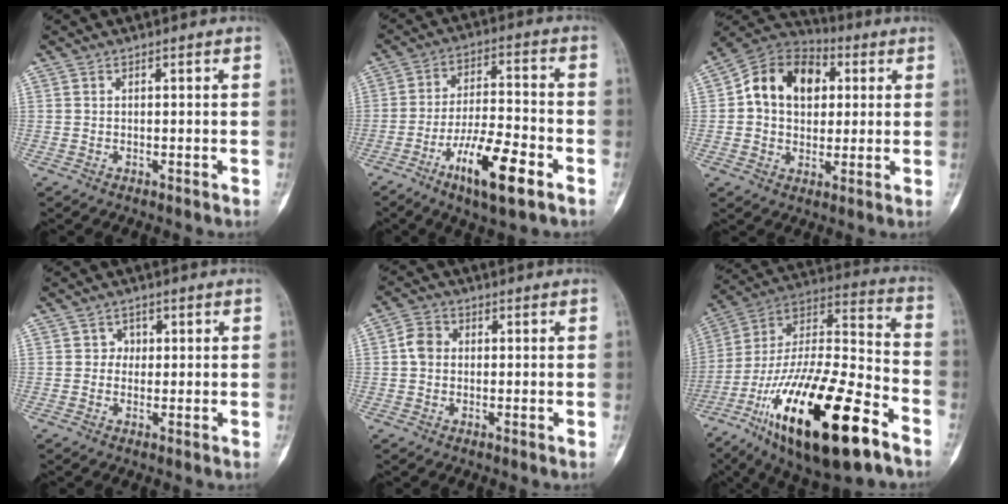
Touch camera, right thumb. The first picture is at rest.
{"total": 13.3, "force": [-6.7, 3.6, 10.9], "torque": [-0.193, 0.031, -0.113]}
{"total": 14.7, "force": [3.0, 10.9, 9.4], "torque": [-0.120, 0.017, 0.041]}
{"total": 2.1, "force": [0.4, 1.9, 0.6], "torque": [0.009, 0.004, 0.001]}
{"total": 3.9, "force": [0.2, 3.3, 2.1], "torque": [-0.032, 0.010, -0.003]}
{"total": 31.6, "force": [-16.0, 10.4, 25.2], "torque": [-0.471, 0.056, -0.270]}